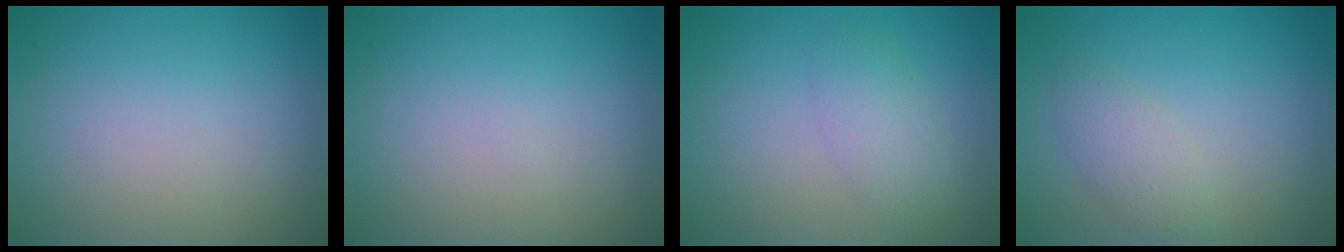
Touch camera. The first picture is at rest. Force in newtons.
{"total": 0.0}
{"total": 2.4, "press": 2.4, "slide": 0.1}
{"total": 2.1, "press": 2.1, "slide": 0.1}